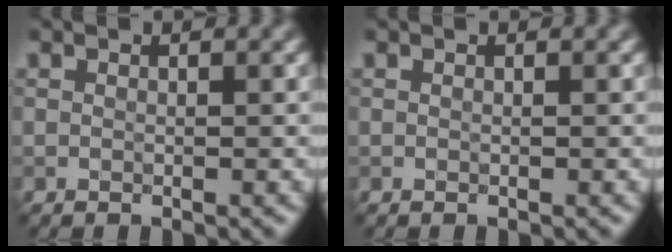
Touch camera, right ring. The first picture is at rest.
{"total": 0.0}